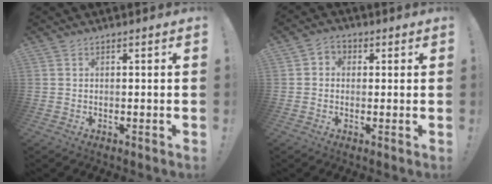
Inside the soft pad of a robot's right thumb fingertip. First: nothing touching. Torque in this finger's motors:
{"motor_torque": [0.64, 0.56, 0.45, -0.05, 0.00]}